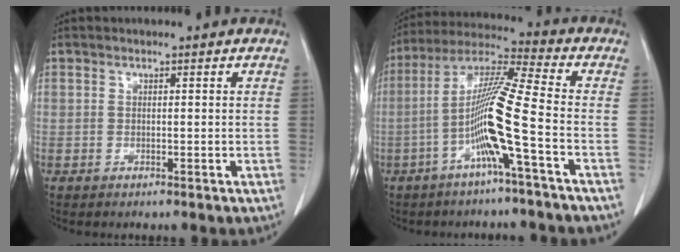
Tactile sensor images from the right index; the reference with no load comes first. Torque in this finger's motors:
{"motor_torque": [2.14, 0.00, 0.69, 0.21]}